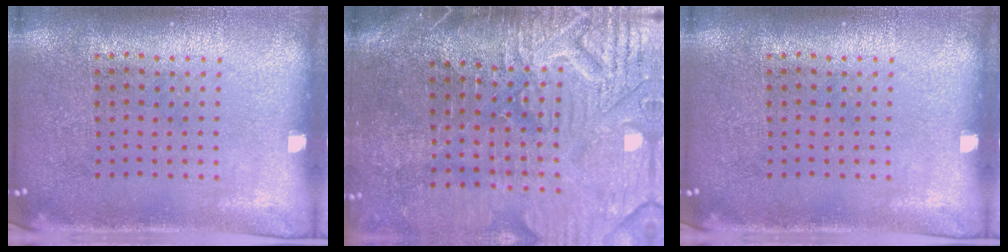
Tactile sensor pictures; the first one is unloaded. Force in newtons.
{"total": 4.6, "press": 4.0, "slide": 2.2}
{"total": 0.0}